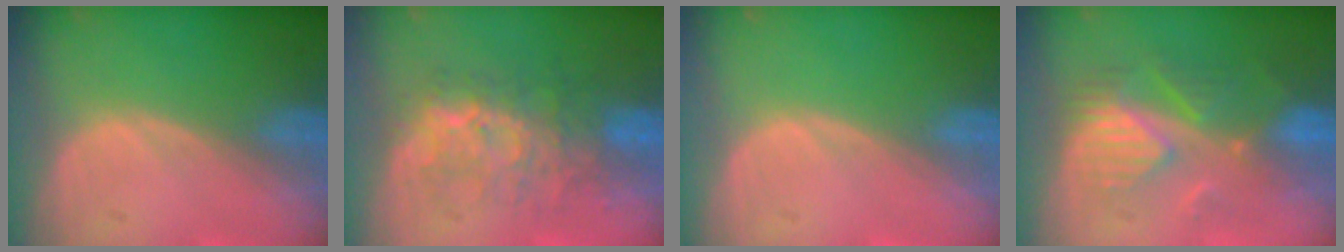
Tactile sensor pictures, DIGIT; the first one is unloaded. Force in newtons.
{"total": 7.9, "press": 7.8, "slide": 1.5}
{"total": 0.0}
{"total": 8.6, "press": 8.1, "slide": 3.1}